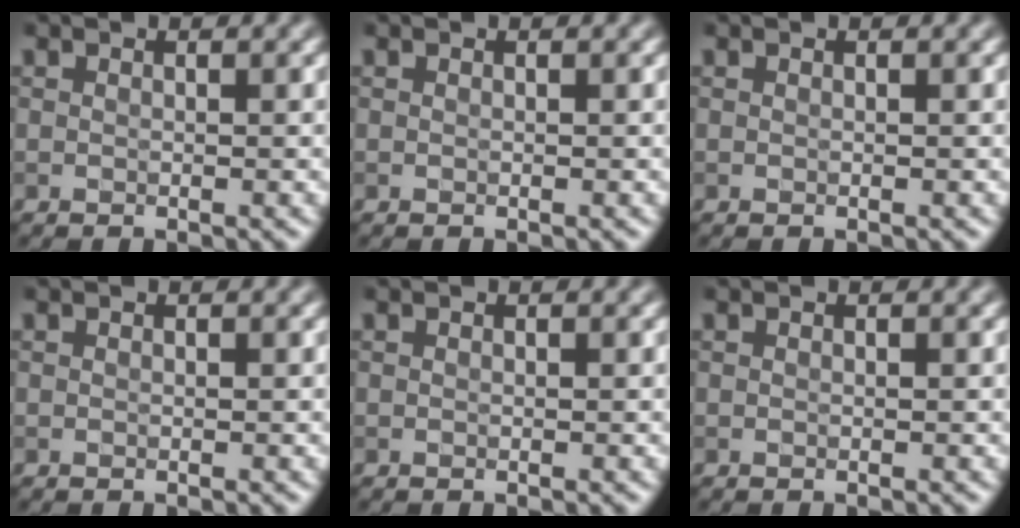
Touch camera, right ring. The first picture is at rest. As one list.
[{"total": 0.0}, {"total": 0.0}, {"total": 0.0}, {"total": 0.0}, {"total": 0.0}]